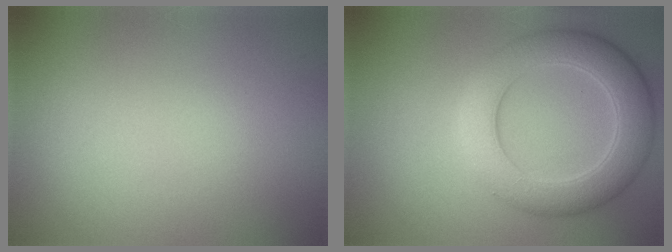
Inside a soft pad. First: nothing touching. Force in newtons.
{"total": 6.4, "press": 6.4, "slide": 0.3}